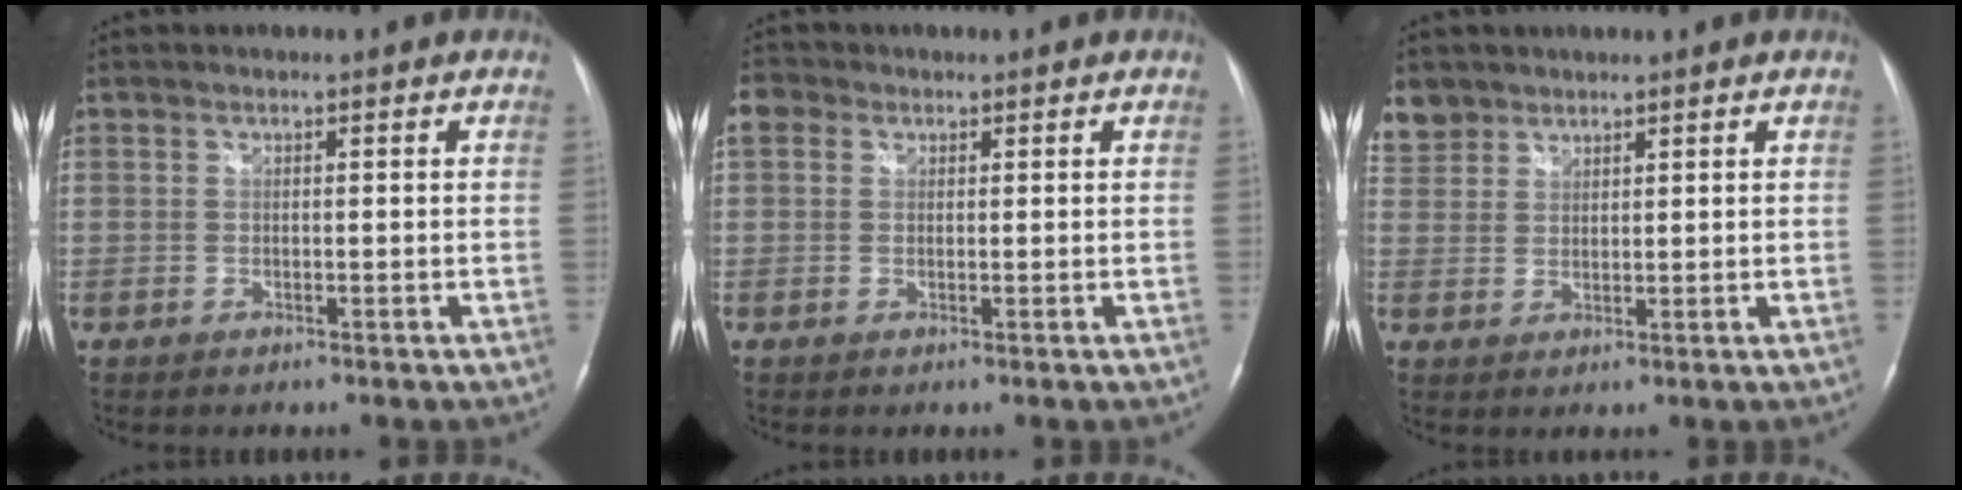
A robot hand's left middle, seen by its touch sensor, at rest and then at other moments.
{"total": 2.8, "force": [1.2, 2.3, 1.1], "torque": [-0.025, 0.020, 0.022]}
{"total": 4.2, "force": [3.4, 2.5, 0.0], "torque": [0.005, 0.010, 0.070]}